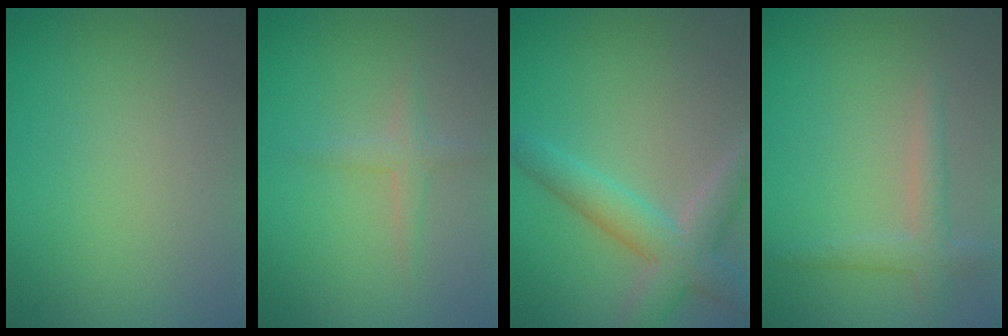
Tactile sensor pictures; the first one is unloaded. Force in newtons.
{"total": 1.5, "press": 1.5, "slide": 0.1}
{"total": 5.2, "press": 5.2, "slide": 0.4}
{"total": 2.3, "press": 2.3, "slide": 0.2}